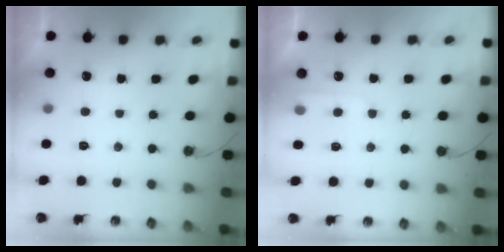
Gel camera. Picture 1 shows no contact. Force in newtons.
{"total": 4.8, "press": 4.8, "slide": 0.5}